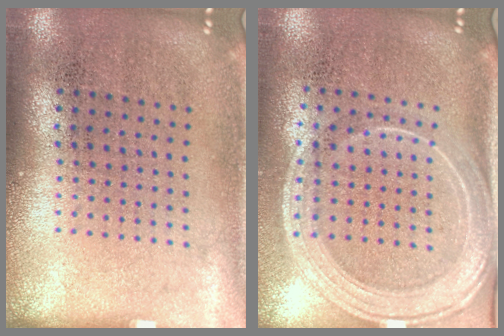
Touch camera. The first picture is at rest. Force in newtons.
{"total": 2.1, "press": 1.8, "slide": 1.1}